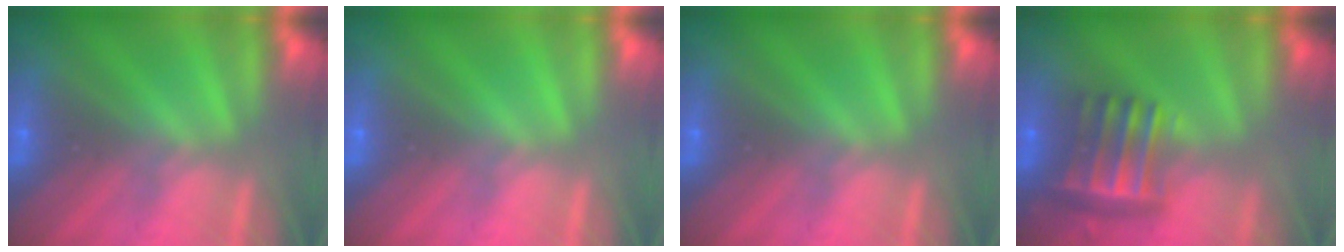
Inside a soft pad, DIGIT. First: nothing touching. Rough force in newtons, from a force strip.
{"total": 0.0}
{"total": 0.0}
{"total": 7.0}